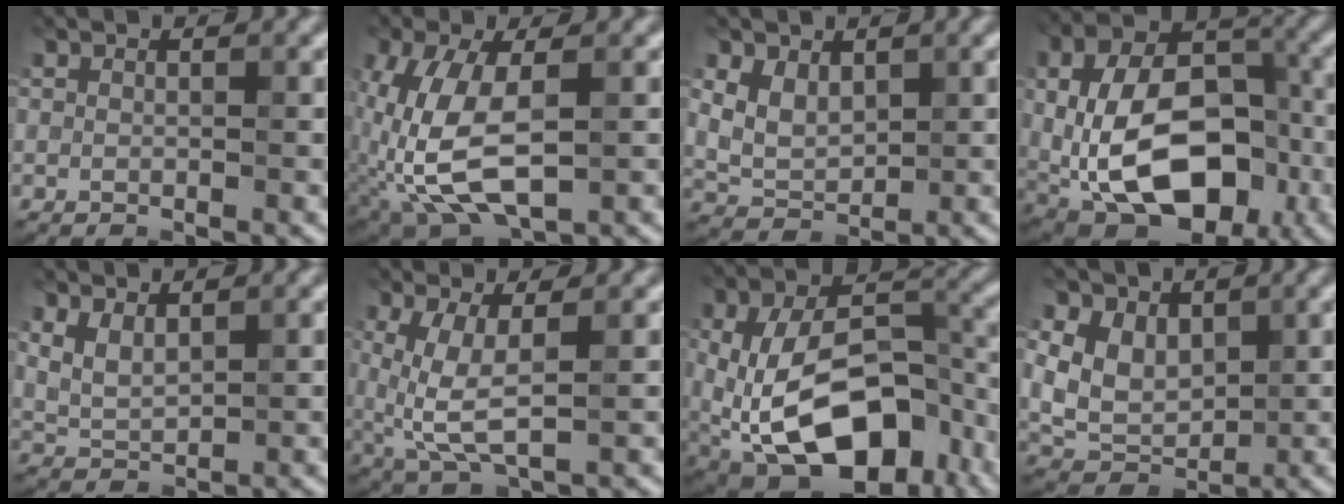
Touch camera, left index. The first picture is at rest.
{"total": 8.7, "force": [-1.6, 4.4, 7.3], "torque": [-0.179, -0.006, -0.032]}
{"total": 2.9, "force": [0.7, 2.1, 1.9], "torque": [-0.039, -0.007, 0.015]}
{"total": 15.5, "force": [-2.9, 9.6, 11.8], "torque": [-0.183, -0.009, -0.037]}
{"total": 2.2, "force": [0.8, 1.2, 1.7], "torque": [-0.042, -0.003, 0.020]}
{"total": 5.0, "force": [0.1, 1.8, 4.7], "torque": [-0.115, -0.015, 0.006]}
{"total": 15.8, "force": [-4.9, 9.0, 12.0], "torque": [-0.202, -0.023, -0.067]}
{"total": 4.5, "force": [0.9, 3.4, 2.8], "torque": [-0.055, -0.008, 0.013]}